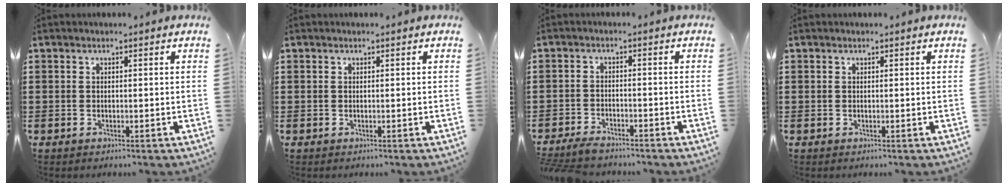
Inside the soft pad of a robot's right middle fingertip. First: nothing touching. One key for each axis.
{"total": 0.0}
{"total": 2.9, "fx": -2.8, "fy": 0.4, "fz": 0.7, "tx": -0.022, "ty": 0.001, "tz": -0.060}
{"total": 0.0}